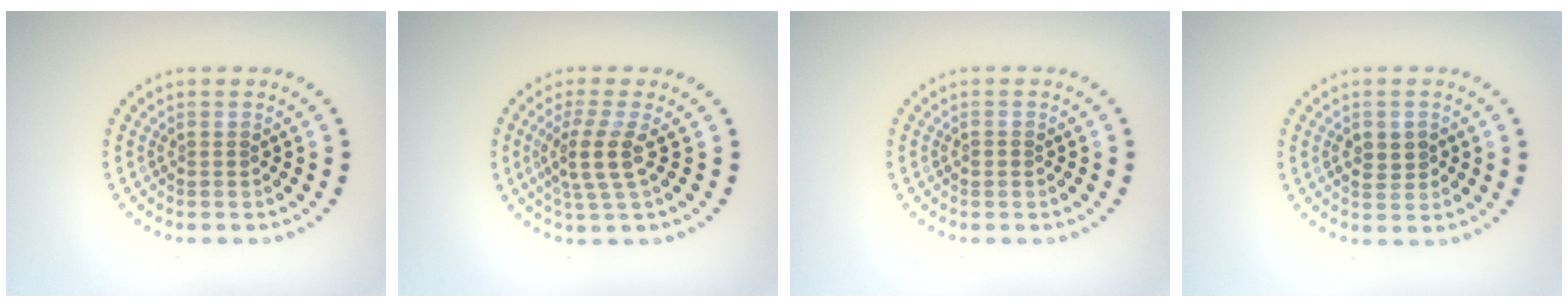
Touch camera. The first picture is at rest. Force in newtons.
{"total": 3.3, "press": 2.6, "slide": 2.0}
{"total": 0.7, "press": 0.7, "slide": 0.0}
{"total": 2.2, "press": 2.2, "slide": 0.1}